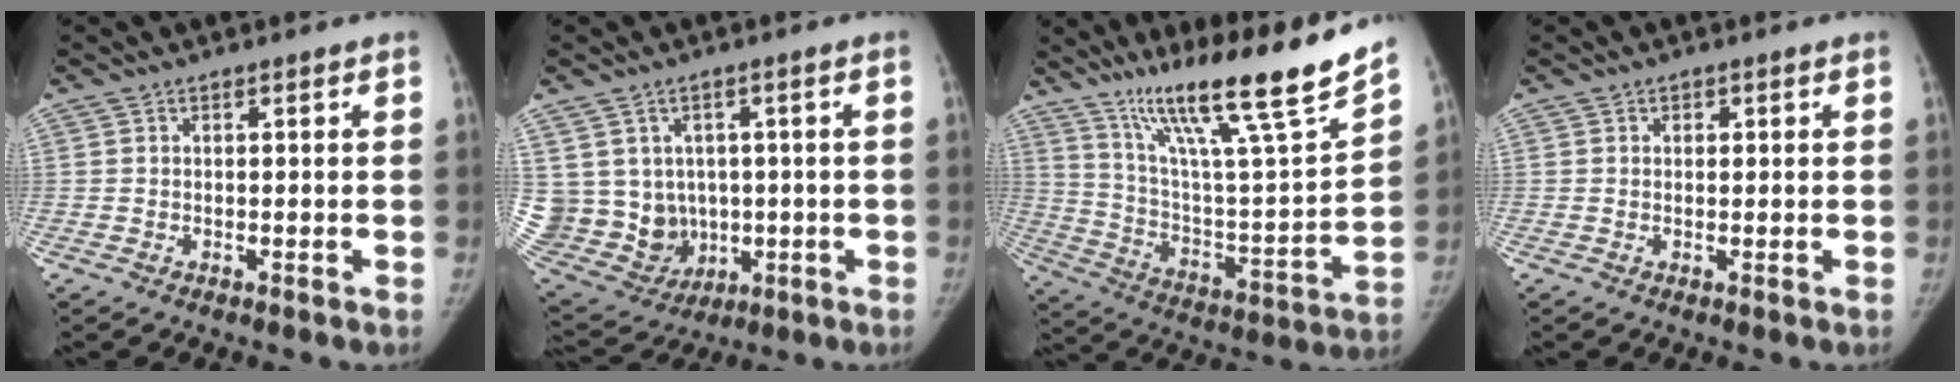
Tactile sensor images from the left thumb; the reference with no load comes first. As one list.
[{"total": 15.4, "force": [0.7, 13.7, 7.0], "torque": [-0.135, 0.010, 0.051]}, {"total": 25.0, "force": [18.3, 1.6, 17.0], "torque": [-0.250, -0.078, 0.313]}, {"total": 0.9, "force": [0.4, 0.7, 0.3], "torque": [0.004, -0.001, 0.005]}]